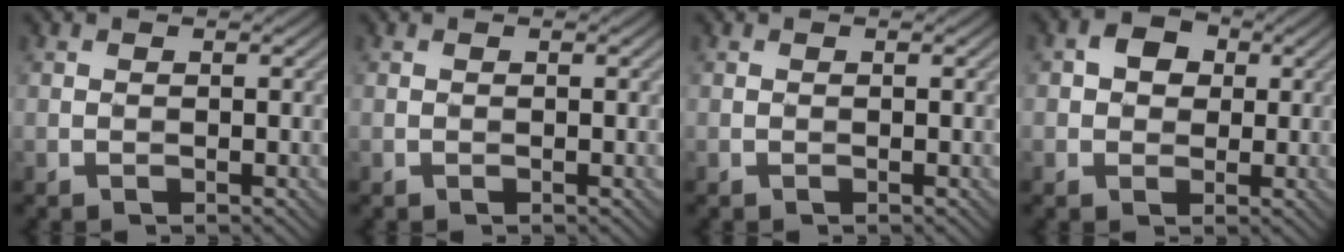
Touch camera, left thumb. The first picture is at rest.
{"total": 0.0}
{"total": 0.0}
{"total": 3.9, "force": [0.8, 3.3, 1.9], "torque": [-0.036, 0.012, 0.004]}